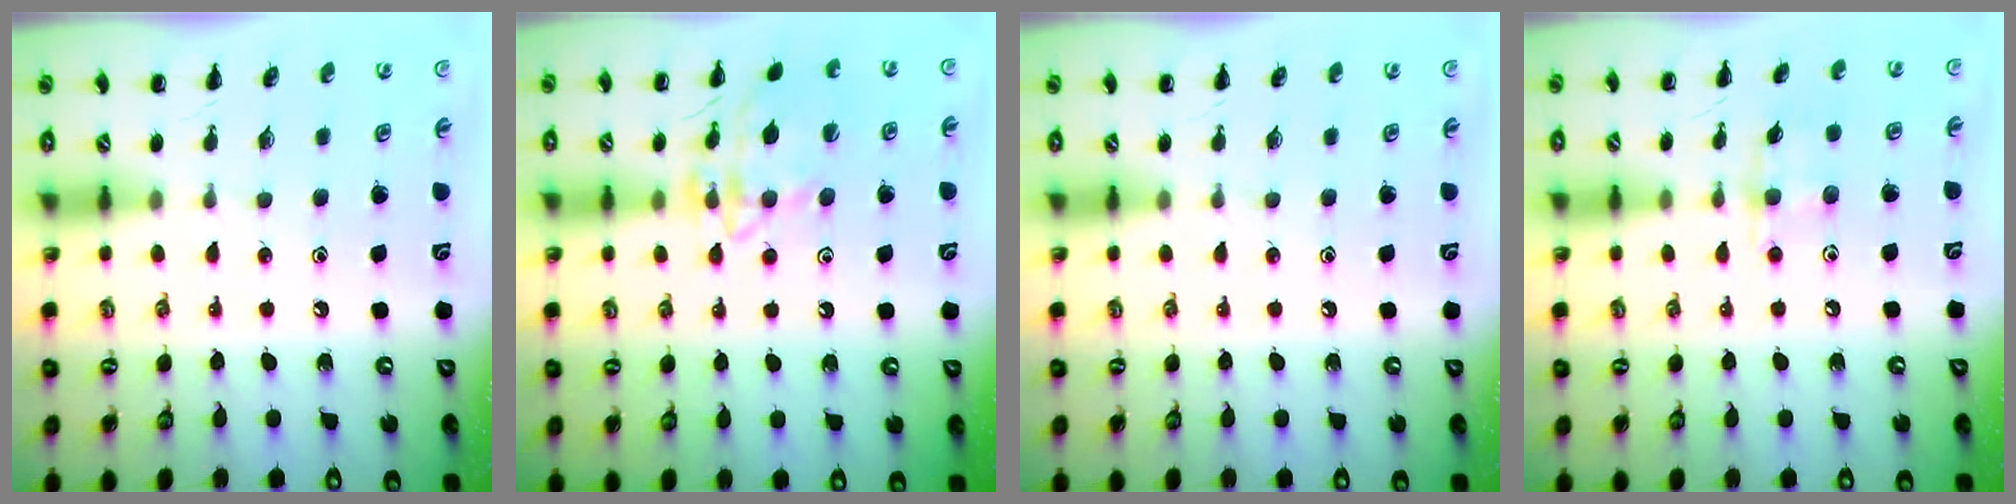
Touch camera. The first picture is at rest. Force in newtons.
{"total": 14.8, "press": 14.8, "slide": 0.9}
{"total": 0.0}
{"total": 6.2, "press": 6.1, "slide": 0.6}